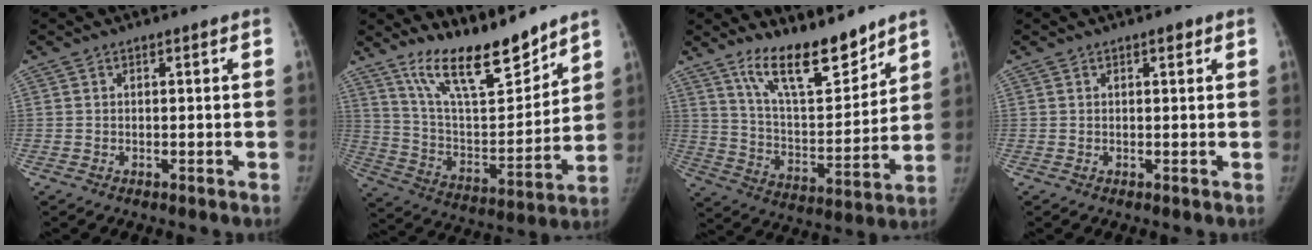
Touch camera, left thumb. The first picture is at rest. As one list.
[{"total": 17.4, "force": [14.1, 4.8, 9.0], "torque": [-0.107, -0.091, 0.255]}, {"total": 15.4, "force": [12.0, 4.8, 8.3], "torque": [-0.098, -0.086, 0.215]}, {"total": 1.0, "force": [0.6, 0.5, 0.7], "torque": [-0.001, 0.001, 0.007]}]